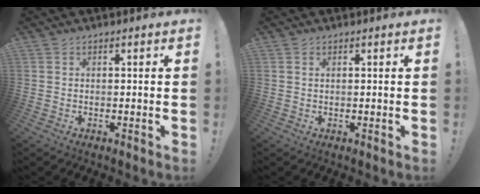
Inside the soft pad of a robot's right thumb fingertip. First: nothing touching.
{"total": 0.6, "force": [0.3, 0.6, 0.1], "torque": [0.004, -0.001, 0.006]}